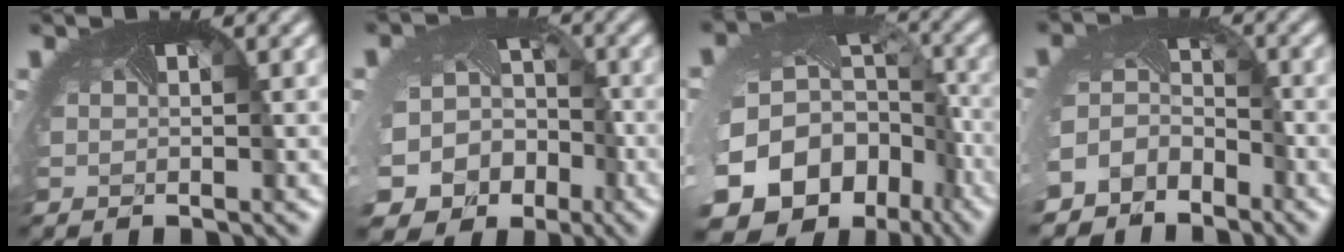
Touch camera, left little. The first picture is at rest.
{"total": 16.6, "force": [-7.1, 13.6, 6.3], "torque": [-0.146, -0.072, -0.093]}
{"total": 20.8, "force": [-10.2, 15.8, 8.7], "torque": [-0.184, -0.075, -0.137]}
{"total": 5.8, "force": [-4.1, 4.0, 0.8], "torque": [-0.024, -0.014, -0.062]}